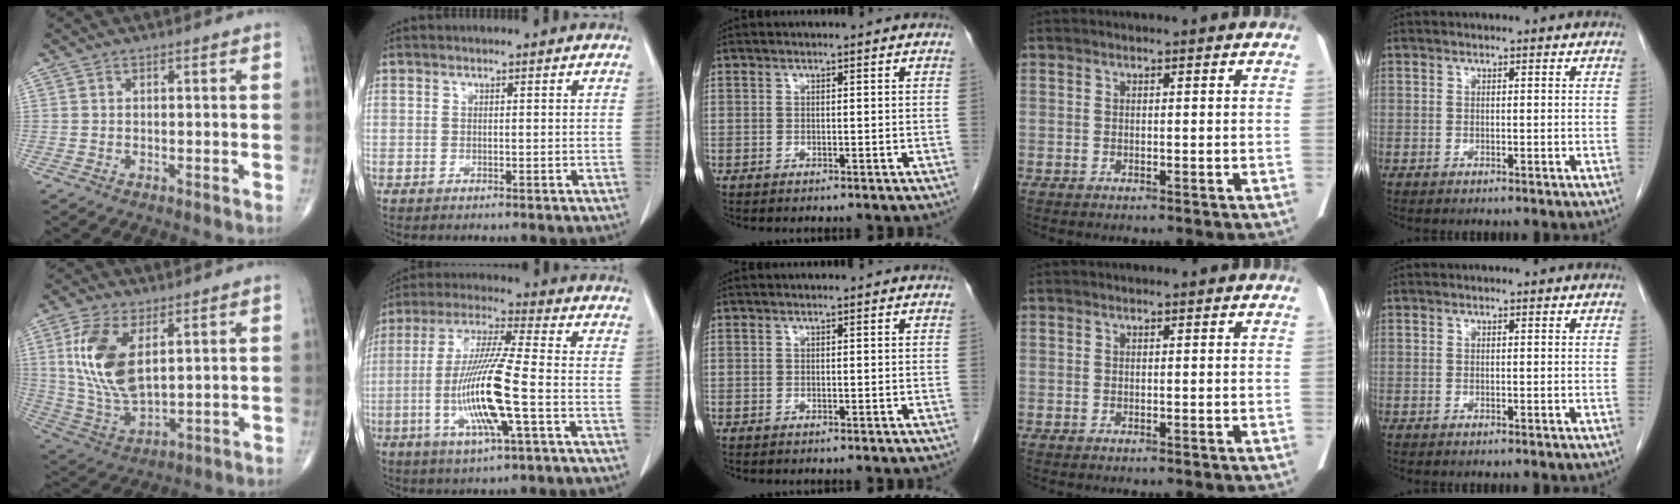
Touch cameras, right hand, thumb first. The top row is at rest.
{"thumb": {"total": 14.5, "force": [4.3, 7.3, 11.8], "torque": [-0.238, -0.017, 0.094]}, "index": {"total": 13.8, "force": [-3.2, 0.5, 13.5], "torque": [-0.271, -0.012, -0.062]}}